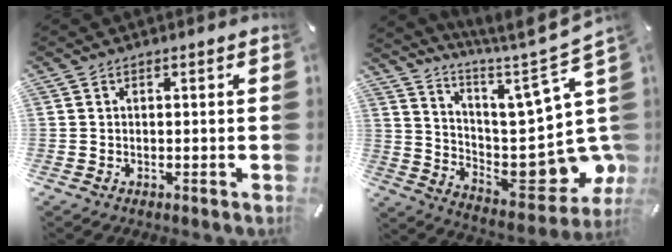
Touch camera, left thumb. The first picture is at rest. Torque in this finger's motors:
{"motor_torque": [2.11, 2.08, 1.39, -1.39, 0.16]}